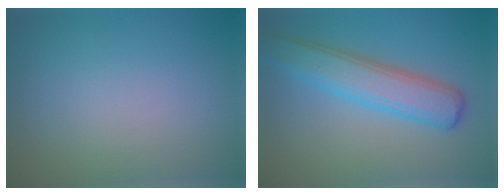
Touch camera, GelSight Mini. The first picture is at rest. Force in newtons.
{"total": 5.3, "press": 5.3, "slide": 0.1}